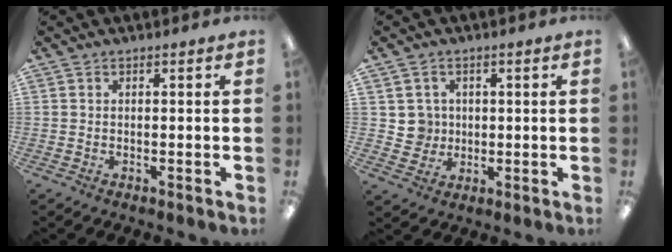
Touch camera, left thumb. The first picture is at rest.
{"total": 5.0, "force": [1.1, 4.9, 0.1], "torque": [0.002, 0.000, 0.018]}